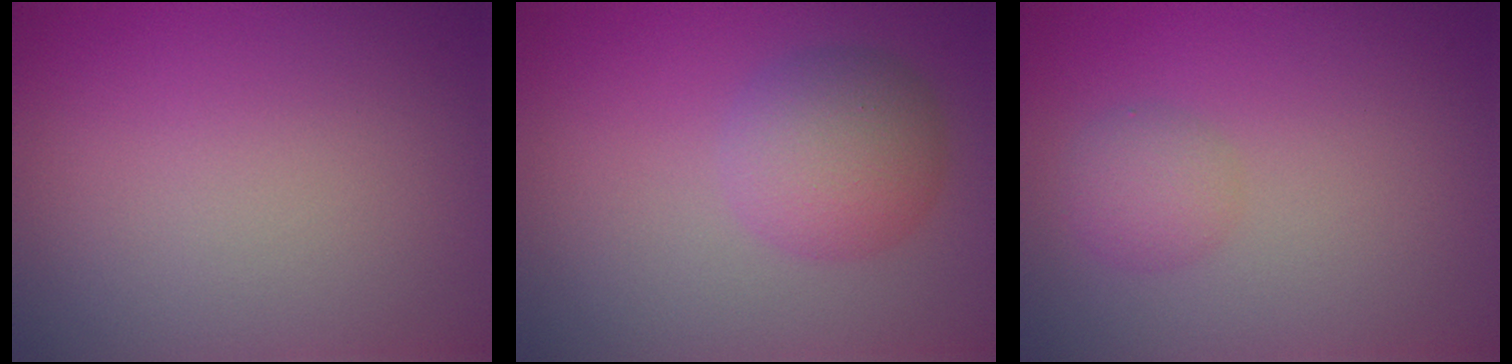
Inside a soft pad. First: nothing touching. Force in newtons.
{"total": 4.4, "press": 4.4, "slide": 0.2}
{"total": 2.0, "press": 2.0, "slide": 0.0}